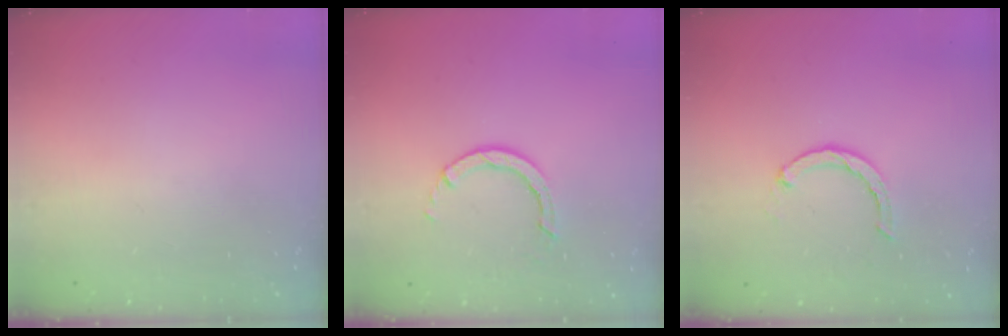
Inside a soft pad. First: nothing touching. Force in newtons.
{"total": 2.8, "press": 2.8, "slide": 0.2}
{"total": 2.1, "press": 2.0, "slide": 0.4}